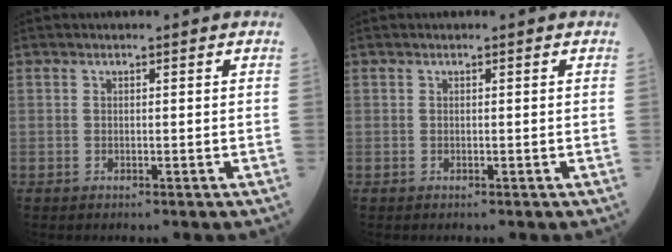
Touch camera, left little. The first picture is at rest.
{"total": 0.0}